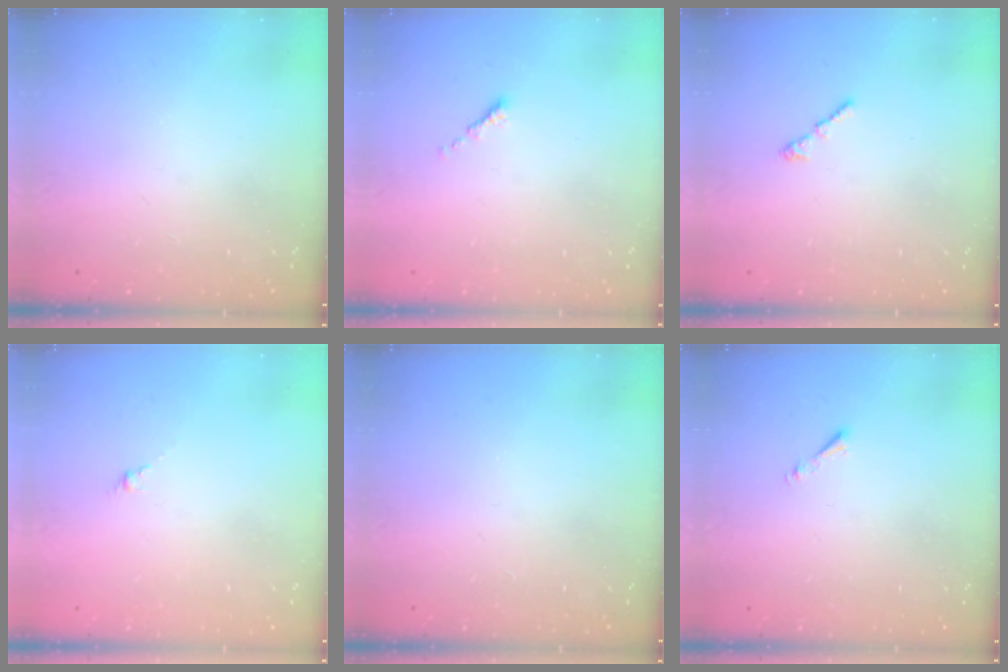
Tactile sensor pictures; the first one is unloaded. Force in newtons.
{"total": 0.6, "press": 0.5, "slide": 0.2}
{"total": 1.2, "press": 1.1, "slide": 0.5}
{"total": 0.0}
{"total": 0.0}
{"total": 0.8, "press": 0.7, "slide": 0.3}